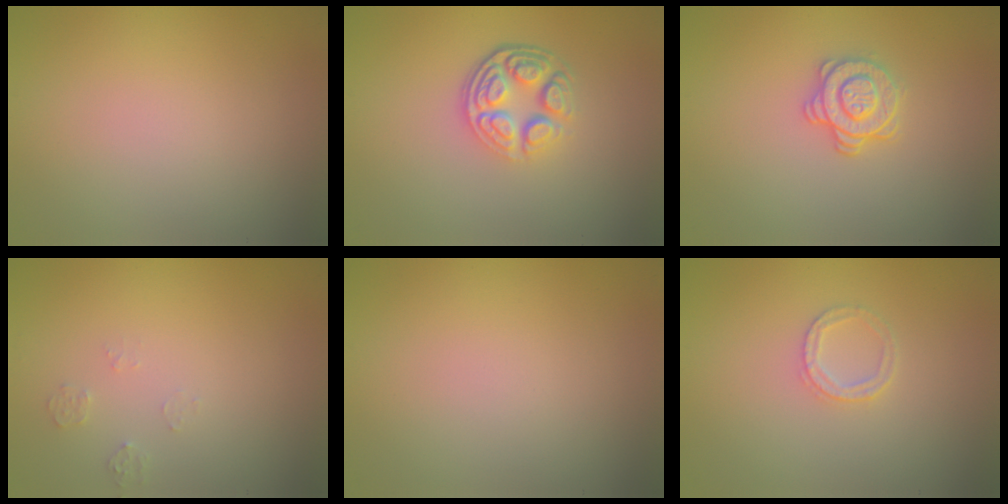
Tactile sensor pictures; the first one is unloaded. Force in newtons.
{"total": 4.5, "press": 3.3, "slide": 3.1}
{"total": 2.4, "press": 2.0, "slide": 1.4}
{"total": 1.1, "press": 1.1, "slide": 0.1}
{"total": 0.0}
{"total": 1.6, "press": 1.6, "slide": 0.2}